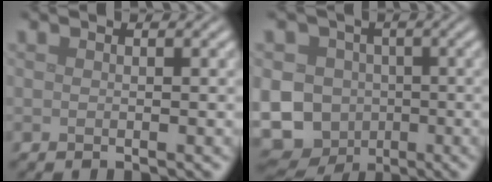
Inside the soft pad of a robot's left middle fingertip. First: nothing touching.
{"total": 13.5, "force": [-3.0, 12.2, 4.9], "torque": [-0.109, -0.014, -0.073]}